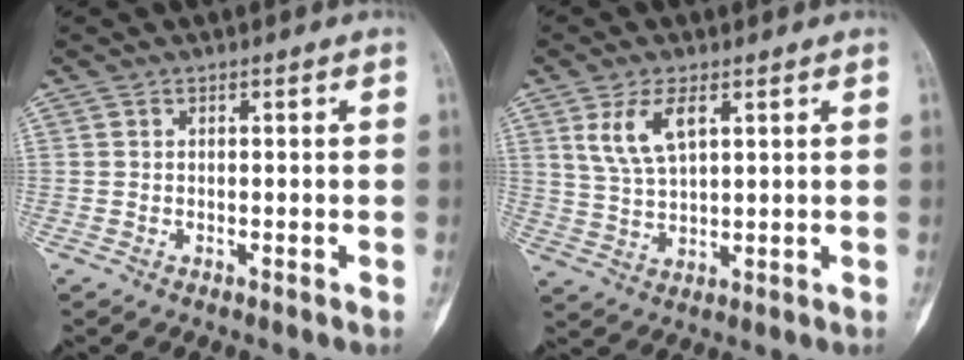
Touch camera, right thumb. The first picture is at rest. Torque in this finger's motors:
{"motor_torque": [-0.82, 0.97, 0.67, 0.10, 0.06]}